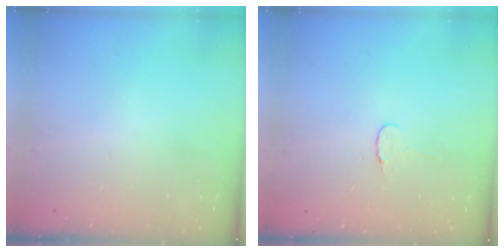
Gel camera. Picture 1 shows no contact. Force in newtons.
{"total": 4.5, "press": 4.5, "slide": 0.4}